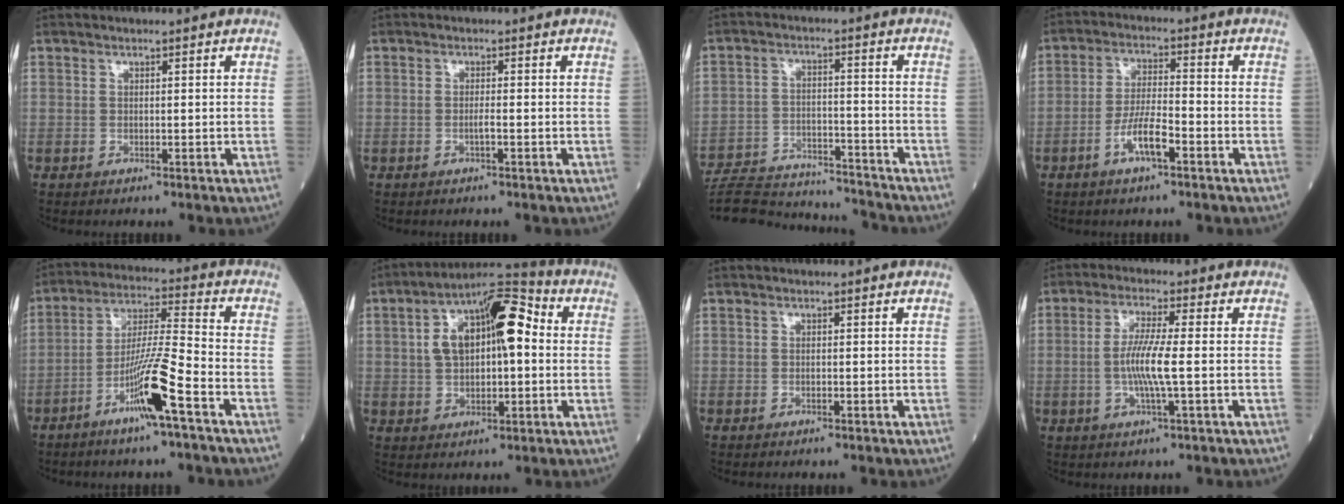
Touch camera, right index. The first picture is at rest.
{"total": 1.0, "force": [-0.4, -0.1, 0.9], "torque": [-0.019, 0.002, -0.005]}
{"total": 17.0, "force": [-16.3, 2.5, 3.9], "torque": [-0.083, 0.004, -0.244]}
{"total": 6.4, "force": [-3.2, 1.2, 5.4], "torque": [-0.110, 0.003, -0.058]}
{"total": 10.6, "force": [-5.4, -0.5, 9.1], "torque": [-0.174, -0.003, -0.100]}
{"total": 13.4, "force": [2.1, 5.2, 12.1], "torque": [-0.210, 0.043, 0.032]}
{"total": 0.0}
{"total": 6.5, "force": [-0.7, -0.1, 6.4], "torque": [-0.130, -0.002, -0.016]}